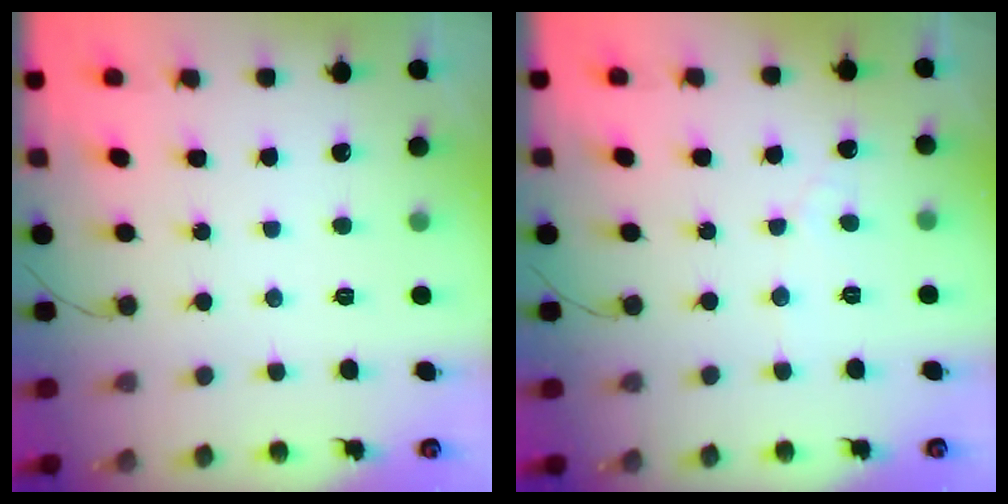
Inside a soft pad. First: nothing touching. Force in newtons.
{"total": 2.8, "press": 2.8, "slide": 0.2}